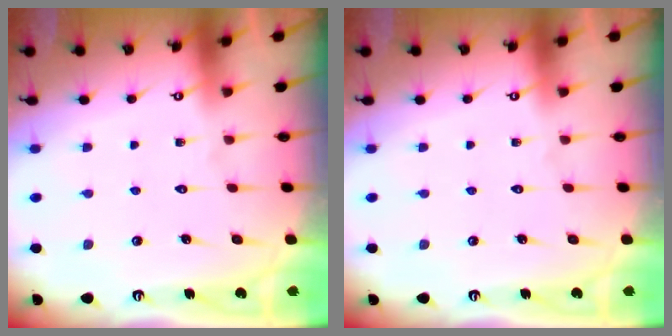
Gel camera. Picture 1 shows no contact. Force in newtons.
{"total": 0.0}